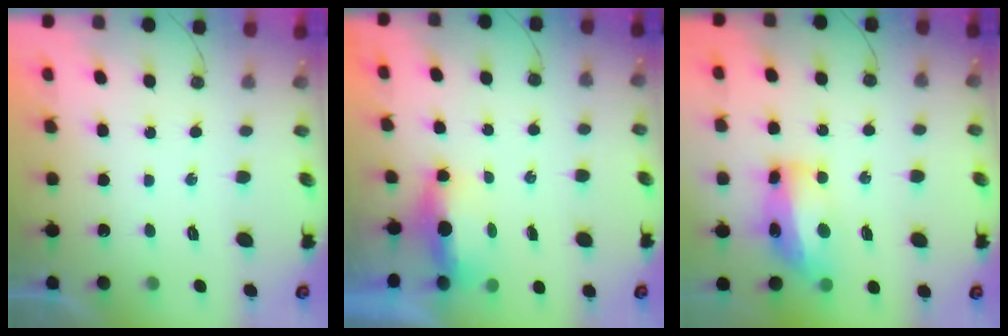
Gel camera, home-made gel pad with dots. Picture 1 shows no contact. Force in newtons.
{"total": 5.8, "press": 5.2, "slide": 2.5}
{"total": 12.4, "press": 12.3, "slide": 1.5}